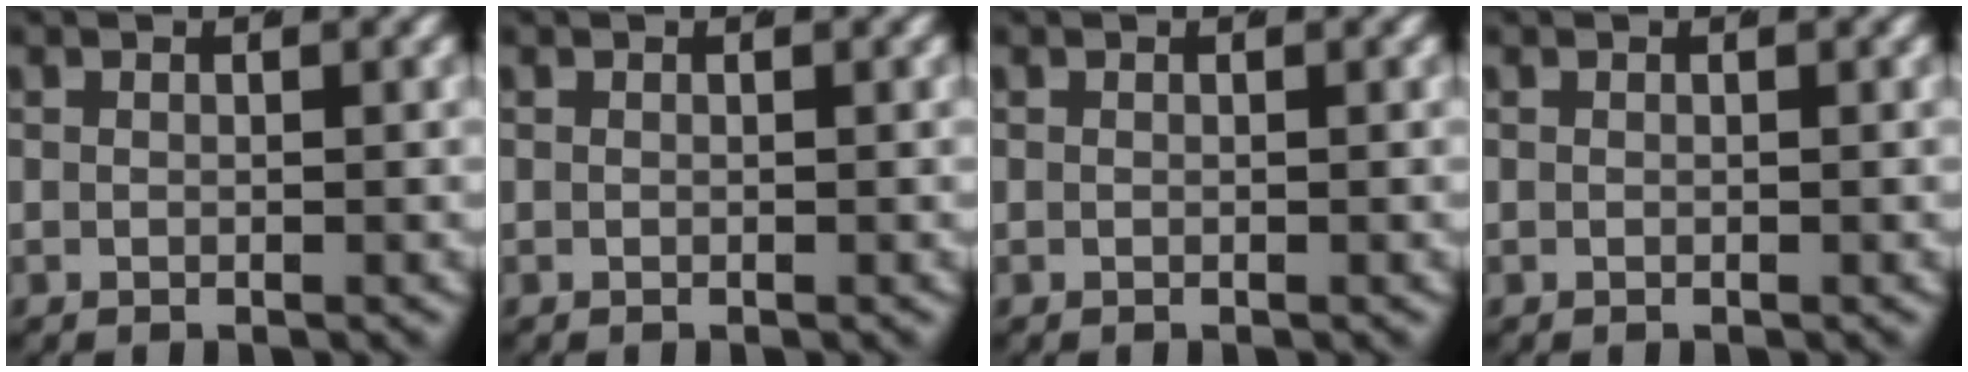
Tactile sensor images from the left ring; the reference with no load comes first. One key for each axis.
{"total": 0.0}
{"total": 0.0}
{"total": 0.0}